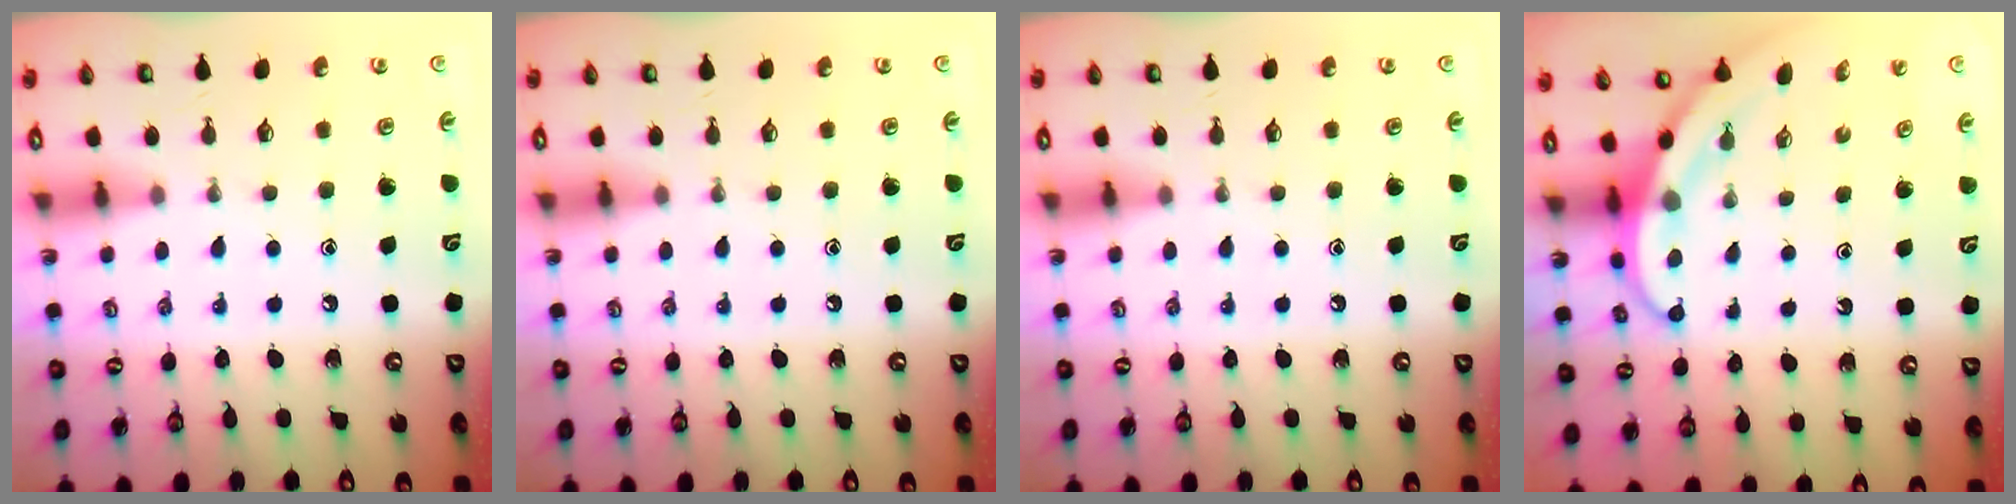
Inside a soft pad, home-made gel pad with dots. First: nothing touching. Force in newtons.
{"total": 0.0}
{"total": 0.0}
{"total": 3.9, "press": 3.9, "slide": 0.3}